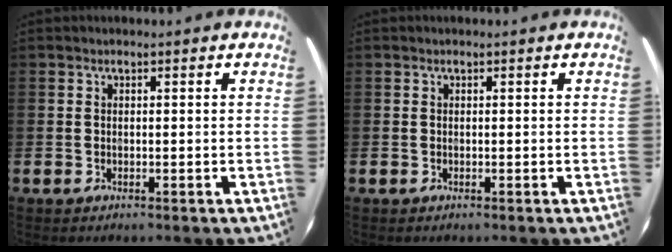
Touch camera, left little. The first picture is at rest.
{"total": 0.0}